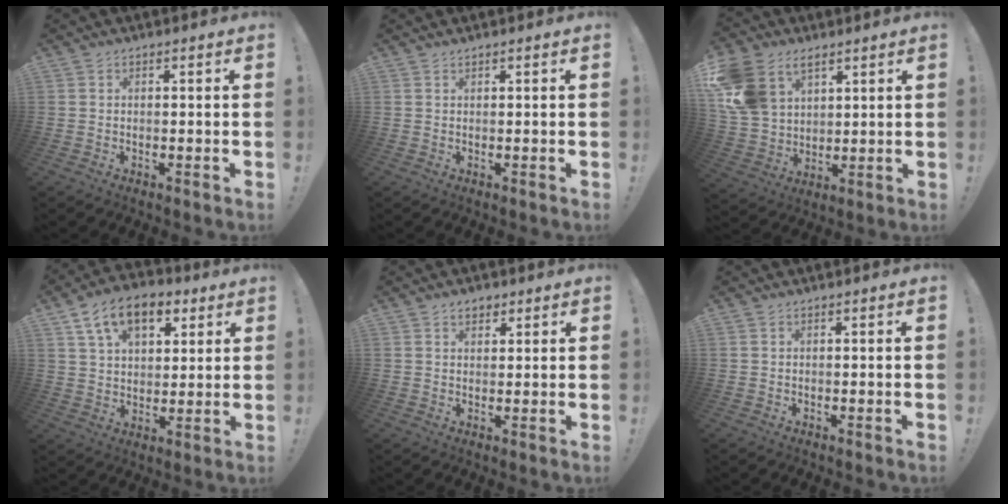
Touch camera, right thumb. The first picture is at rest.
{"total": 0.5, "force": [0.5, 0.0, -0.1], "torque": [0.008, -0.002, 0.009]}
{"total": 14.1, "force": [7.5, 9.9, 6.8], "torque": [-0.145, -0.040, 0.149]}
{"total": 14.2, "force": [6.9, 9.1, 8.5], "torque": [-0.136, -0.017, 0.129]}
{"total": 3.1, "force": [2.0, 2.1, 1.1], "torque": [-0.006, -0.009, 0.034]}
{"total": 0.0}